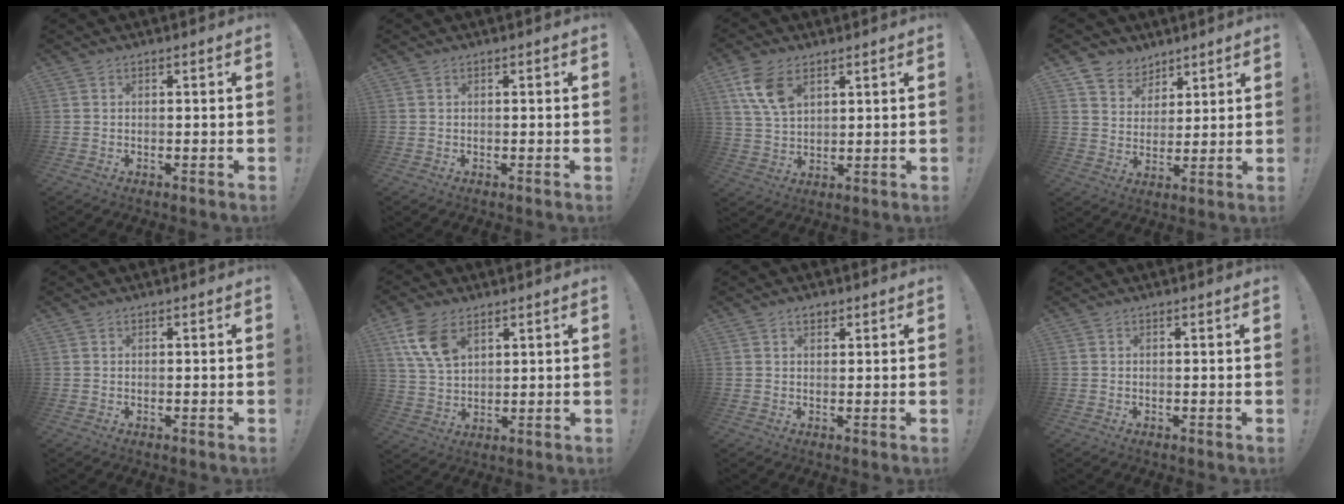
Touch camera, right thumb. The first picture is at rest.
{"total": 0.0}
{"total": 10.0, "force": [5.2, 5.8, 6.3], "torque": [-0.123, -0.013, 0.101]}
{"total": 6.9, "force": [4.7, 5.1, 0.1], "torque": [-0.008, -0.043, 0.094]}
{"total": 0.0}
{"total": 10.8, "force": [5.7, 6.3, 6.7], "torque": [-0.131, -0.013, 0.111]}
{"total": 2.0, "force": [1.3, 1.2, 1.0], "torque": [-0.009, -0.005, 0.021]}
{"total": 0.0}